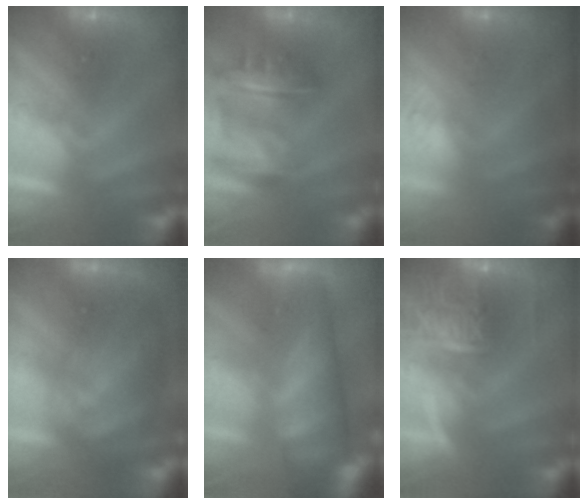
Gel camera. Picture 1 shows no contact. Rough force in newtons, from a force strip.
{"total": 8.9}
{"total": 2.8}
{"total": 5.6}
{"total": 10.8}
{"total": 7.6}